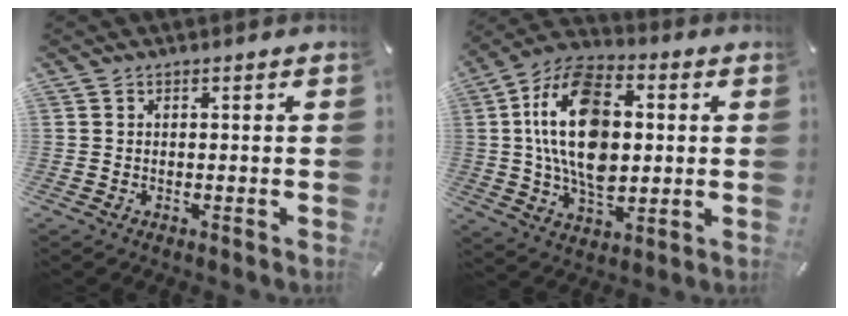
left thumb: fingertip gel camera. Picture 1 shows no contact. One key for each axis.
{"total": 19.5, "fx": 1.6, "fy": 12.4, "fz": 15.0, "tx": -0.306, "ty": 0.004, "tz": 0.022}